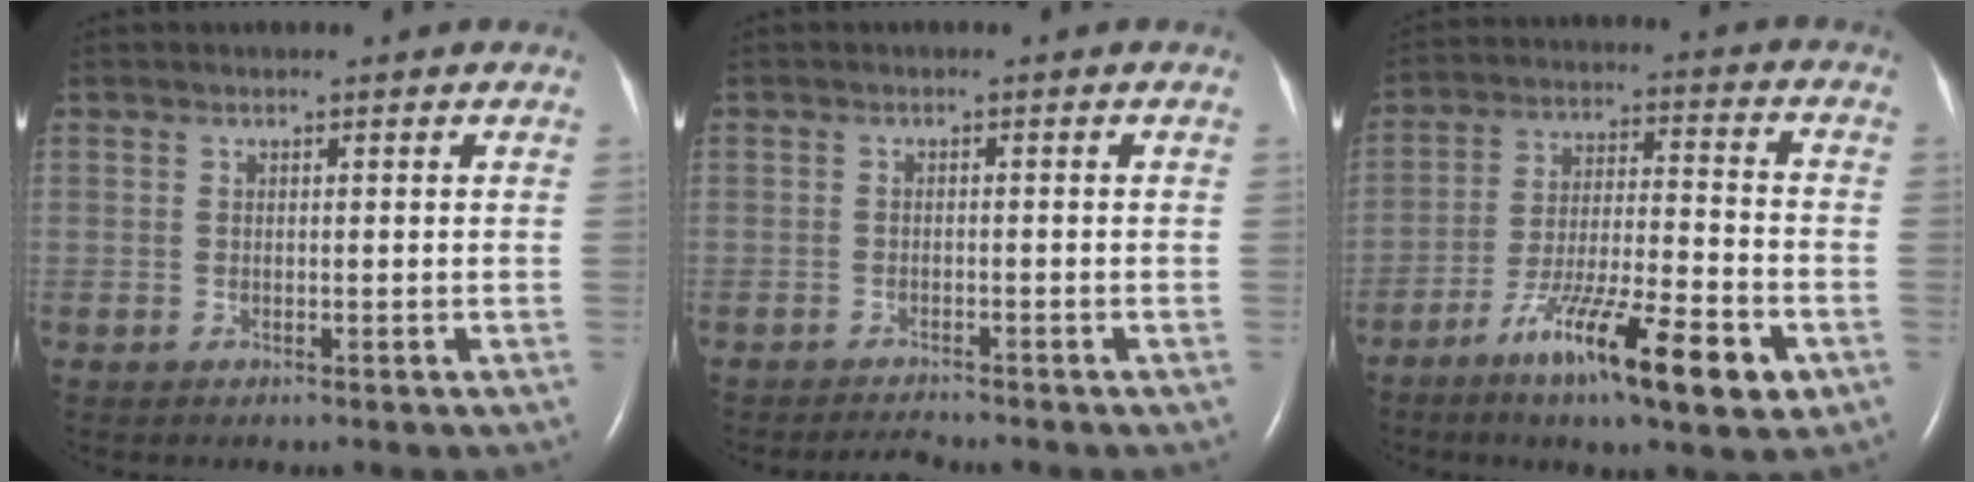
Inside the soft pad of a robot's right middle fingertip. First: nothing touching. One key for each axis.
{"total": 1.9, "fx": -1.9, "fy": -0.2, "fz": 0.0, "tx": -0.007, "ty": -0.013, "tz": -0.030}
{"total": 15.2, "fx": -8.0, "fy": 2.1, "fz": 12.7, "tx": -0.211, "ty": -0.016, "tz": -0.129}